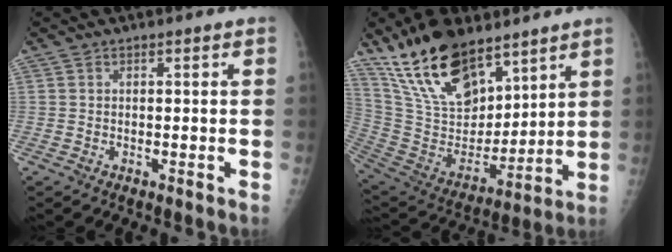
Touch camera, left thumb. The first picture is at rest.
{"total": 20.9, "force": [14.6, 9.7, 11.4], "torque": [-0.173, -0.066, 0.281]}